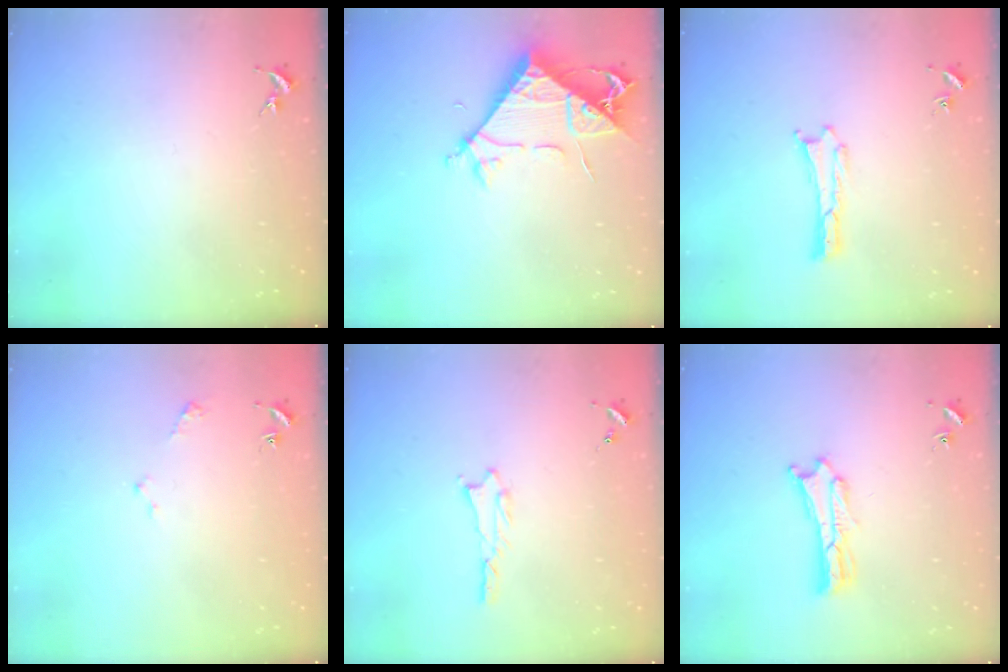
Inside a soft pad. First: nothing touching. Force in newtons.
{"total": 7.7, "press": 7.6, "slide": 0.9}
{"total": 0.0}
{"total": 1.6, "press": 1.6, "slide": 0.2}
{"total": 0.9, "press": 0.9, "slide": 0.2}
{"total": 1.8, "press": 1.8, "slide": 0.3}